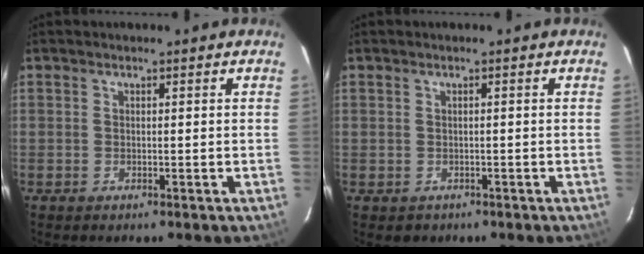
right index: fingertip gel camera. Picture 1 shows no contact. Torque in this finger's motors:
{"motor_torque": [-0.79, -0.56, -0.59, -0.21]}